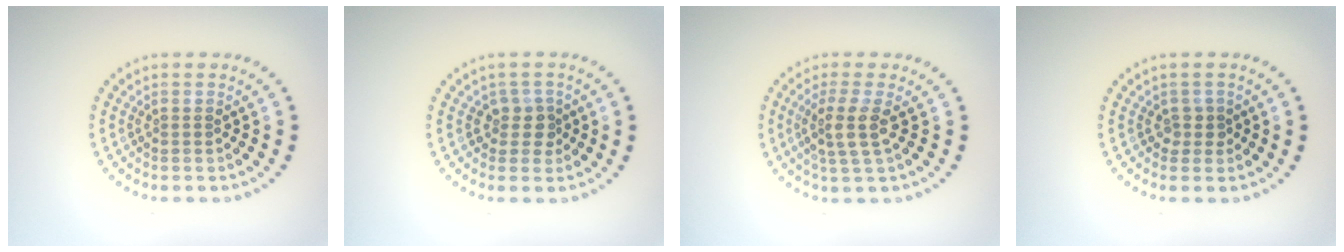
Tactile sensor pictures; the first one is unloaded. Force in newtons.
{"total": 2.0, "press": 1.6, "slide": 1.1}
{"total": 2.9, "press": 2.4, "slide": 1.7}
{"total": 1.2, "press": 0.9, "slide": 0.8}